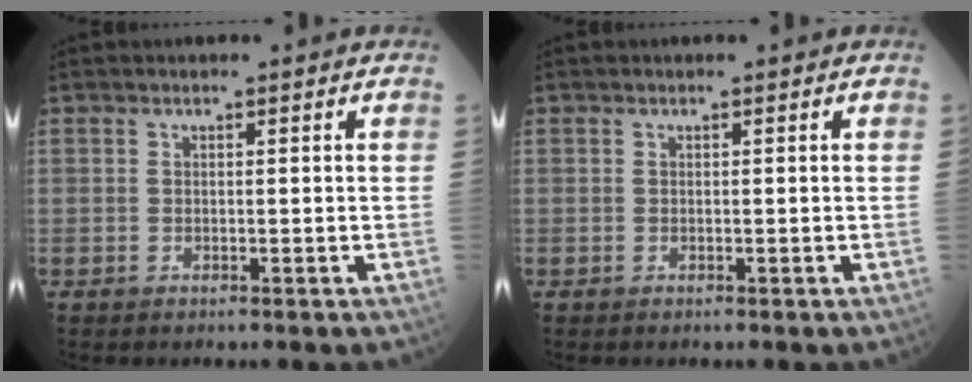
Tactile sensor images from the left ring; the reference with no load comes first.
{"total": 0.0}